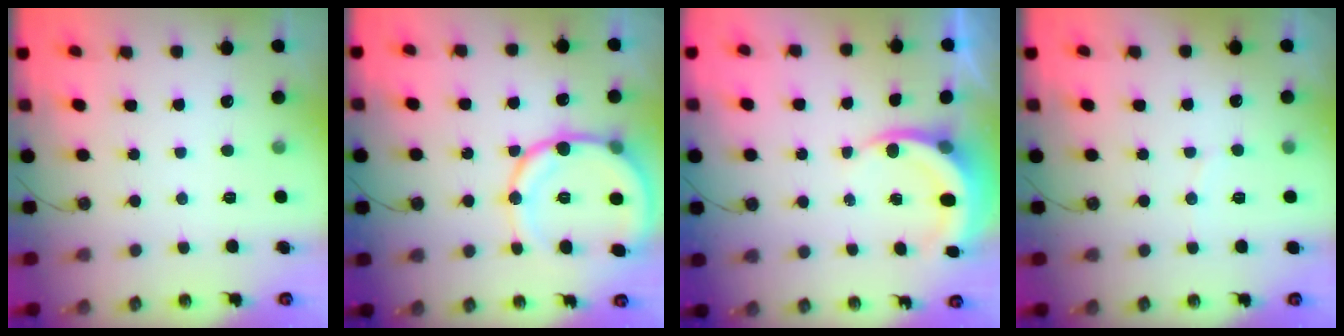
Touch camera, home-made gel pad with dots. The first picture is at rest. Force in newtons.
{"total": 15.7, "press": 15.4, "slide": 3.1}
{"total": 5.1, "press": 5.1, "slide": 0.5}
{"total": 2.2, "press": 2.0, "slide": 0.9}